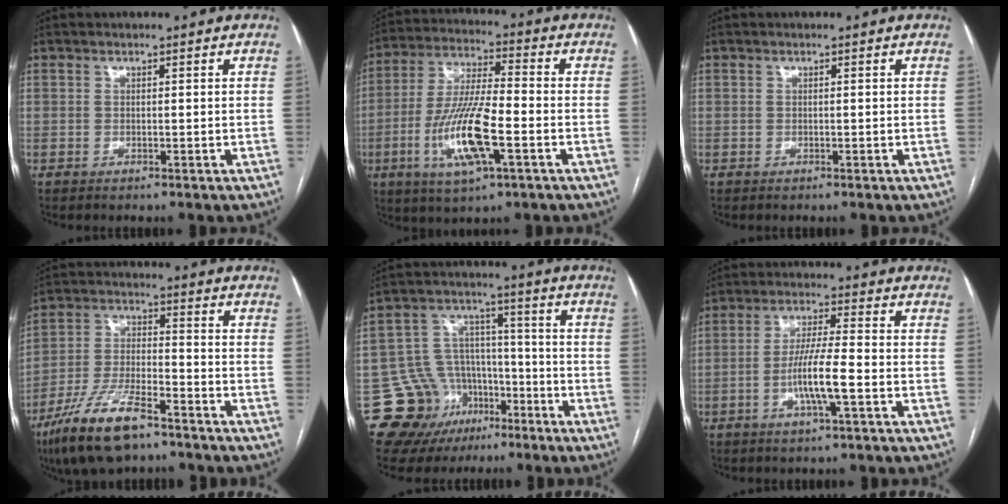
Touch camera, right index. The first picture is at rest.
{"total": 13.7, "force": [-4.3, 2.4, 12.8], "torque": [-0.260, -0.009, -0.077]}
{"total": 0.0}
{"total": 13.2, "force": [-8.9, 3.5, 9.1], "torque": [-0.184, -0.016, -0.162]}
{"total": 13.0, "force": [-6.8, 10.7, 2.8], "torque": [-0.041, 0.070, -0.096]}
{"total": 7.6, "force": [-2.4, 0.2, 7.3], "torque": [-0.139, 0.001, -0.047]}